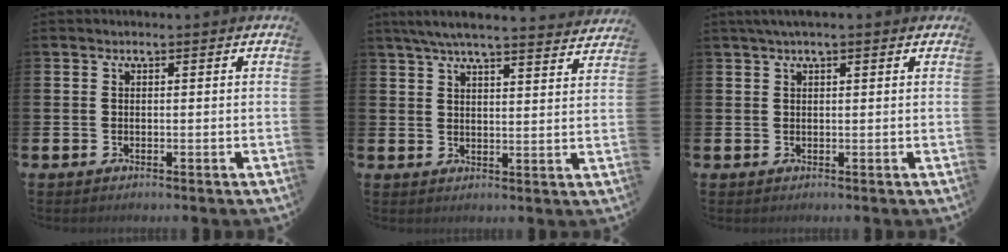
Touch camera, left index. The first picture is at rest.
{"total": 6.0, "force": [5.7, 0.2, 1.9], "torque": [-0.052, -0.026, 0.102]}
{"total": 1.7, "force": [1.3, 0.1, 1.1], "torque": [-0.020, 0.006, 0.022]}